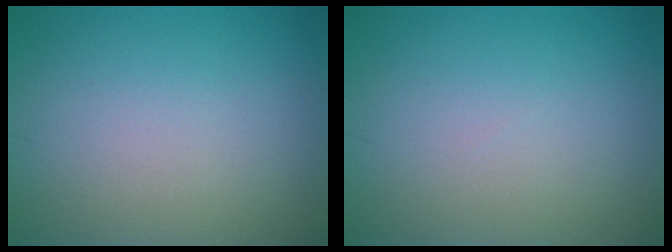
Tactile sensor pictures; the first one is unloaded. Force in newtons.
{"total": 0.0}